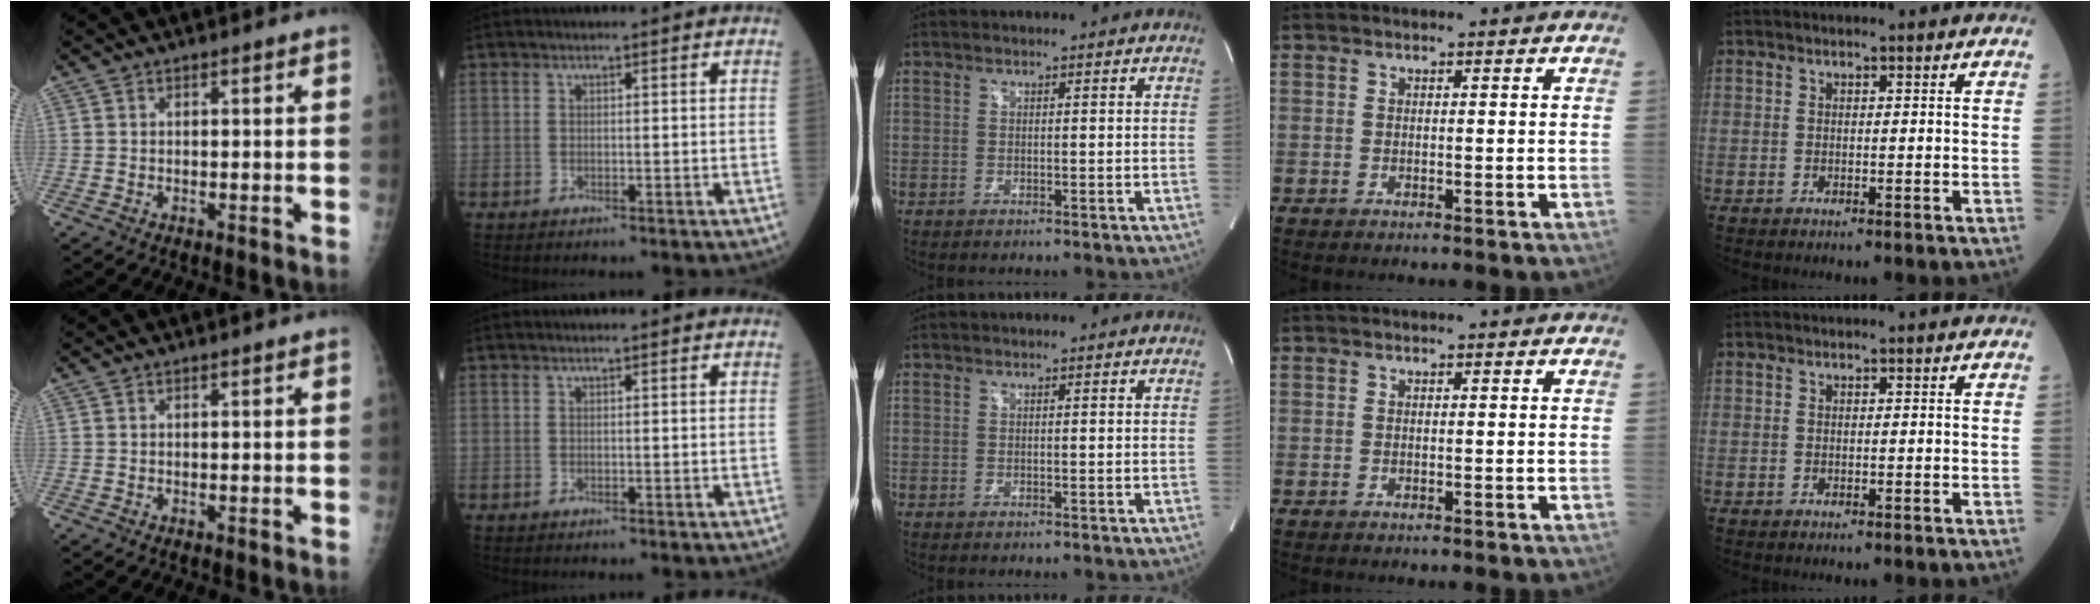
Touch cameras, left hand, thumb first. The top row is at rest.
{}